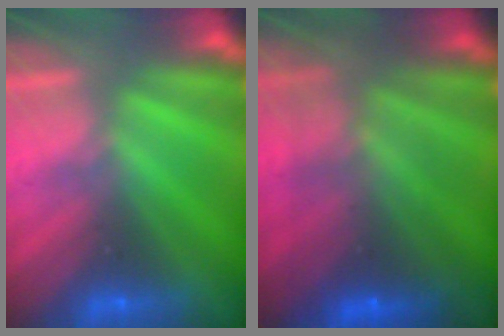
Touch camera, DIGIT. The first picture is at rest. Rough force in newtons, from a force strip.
{"total": 8.7}